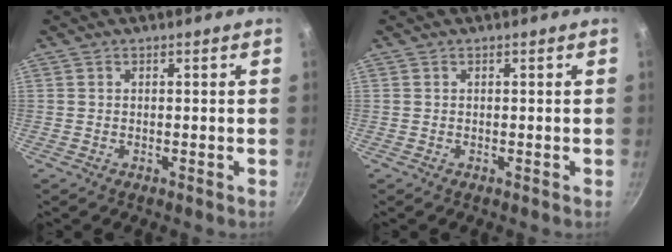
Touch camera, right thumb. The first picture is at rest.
{"total": 0.0}